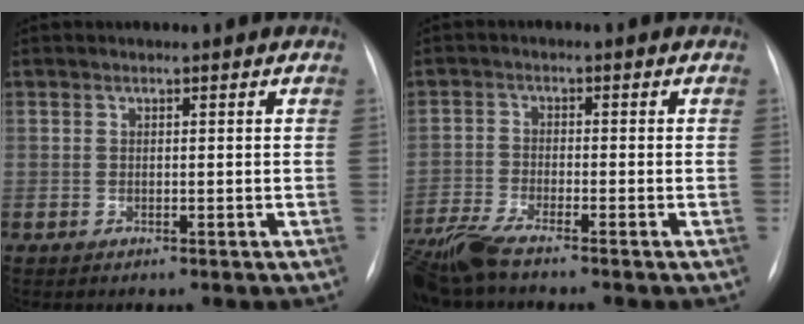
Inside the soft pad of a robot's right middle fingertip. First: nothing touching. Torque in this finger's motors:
{"motor_torque": [0.24, -0.23, 0.17, 0.11]}